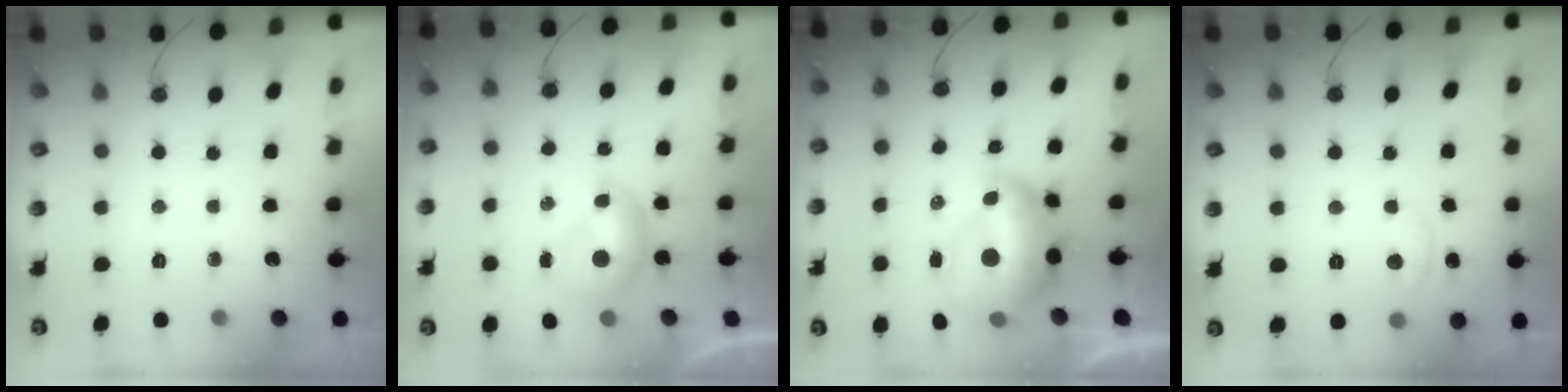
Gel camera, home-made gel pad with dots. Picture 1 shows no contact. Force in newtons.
{"total": 0.0}
{"total": 8.9, "press": 8.8, "slide": 1.4}
{"total": 1.1, "press": 1.1, "slide": 0.2}